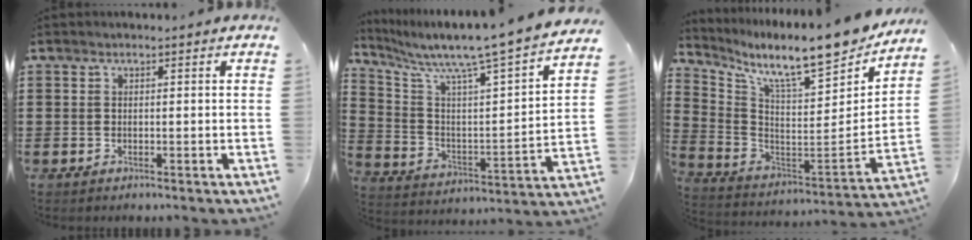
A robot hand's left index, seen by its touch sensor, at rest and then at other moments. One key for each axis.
{"total": 7.6, "fx": 6.8, "fy": -0.5, "fz": 3.4, "tx": -0.099, "ty": -0.066, "tz": 0.104}
{"total": 11.2, "fx": 9.4, "fy": 1.0, "fz": 6.0, "tx": -0.123, "ty": -0.085, "tz": 0.150}